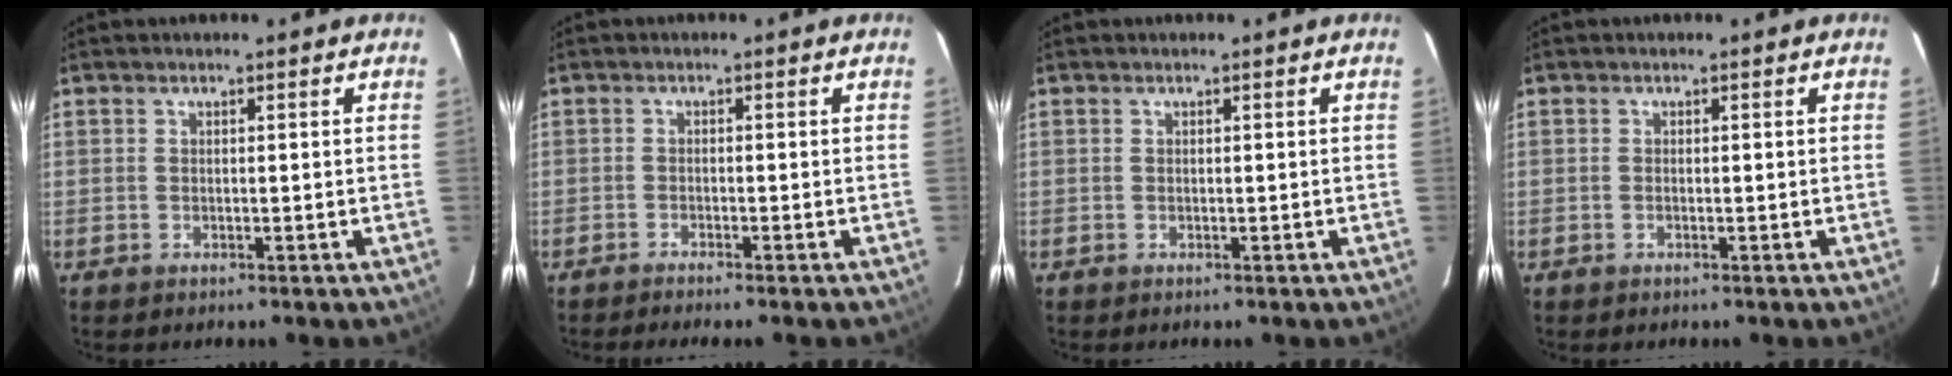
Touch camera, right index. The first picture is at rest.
{"total": 2.7, "force": [-2.4, -0.2, 1.2], "torque": [-0.033, -0.007, -0.040]}
{"total": 0.0}
{"total": 0.0}